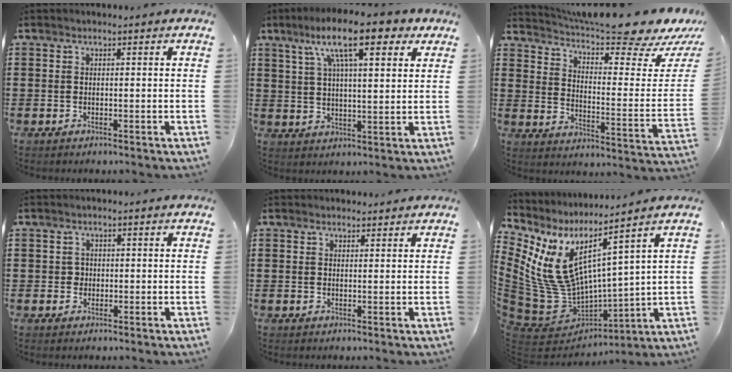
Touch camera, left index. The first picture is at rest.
{"total": 13.5, "force": [8.1, 3.5, 10.3], "torque": [-0.194, -0.007, 0.135]}
{"total": 8.6, "force": [7.4, 0.2, 4.4], "torque": [-0.084, -0.065, 0.119]}
{"total": 1.1, "force": [0.2, 1.1, 0.2], "torque": [-0.008, 0.006, 0.003]}
{"total": 1.3, "force": [1.3, 0.4, 0.1], "torque": [-0.004, 0.003, 0.026]}
{"total": 9.3, "force": [3.1, 5.2, 7.0], "torque": [-0.202, -0.064, 0.047]}